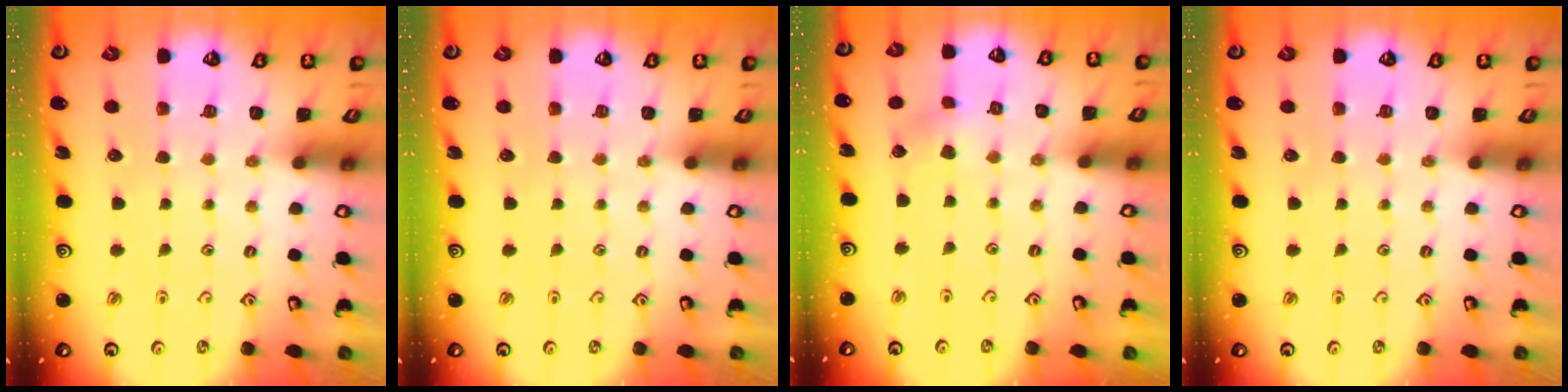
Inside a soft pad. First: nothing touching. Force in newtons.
{"total": 0.0}
{"total": 2.9, "press": 2.9, "slide": 0.3}
{"total": 0.0}